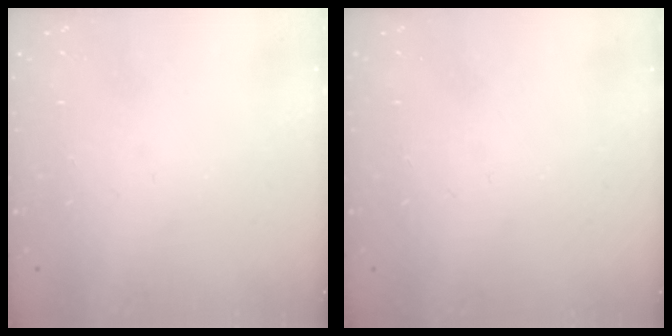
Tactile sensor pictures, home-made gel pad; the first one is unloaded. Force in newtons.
{"total": 0.0}